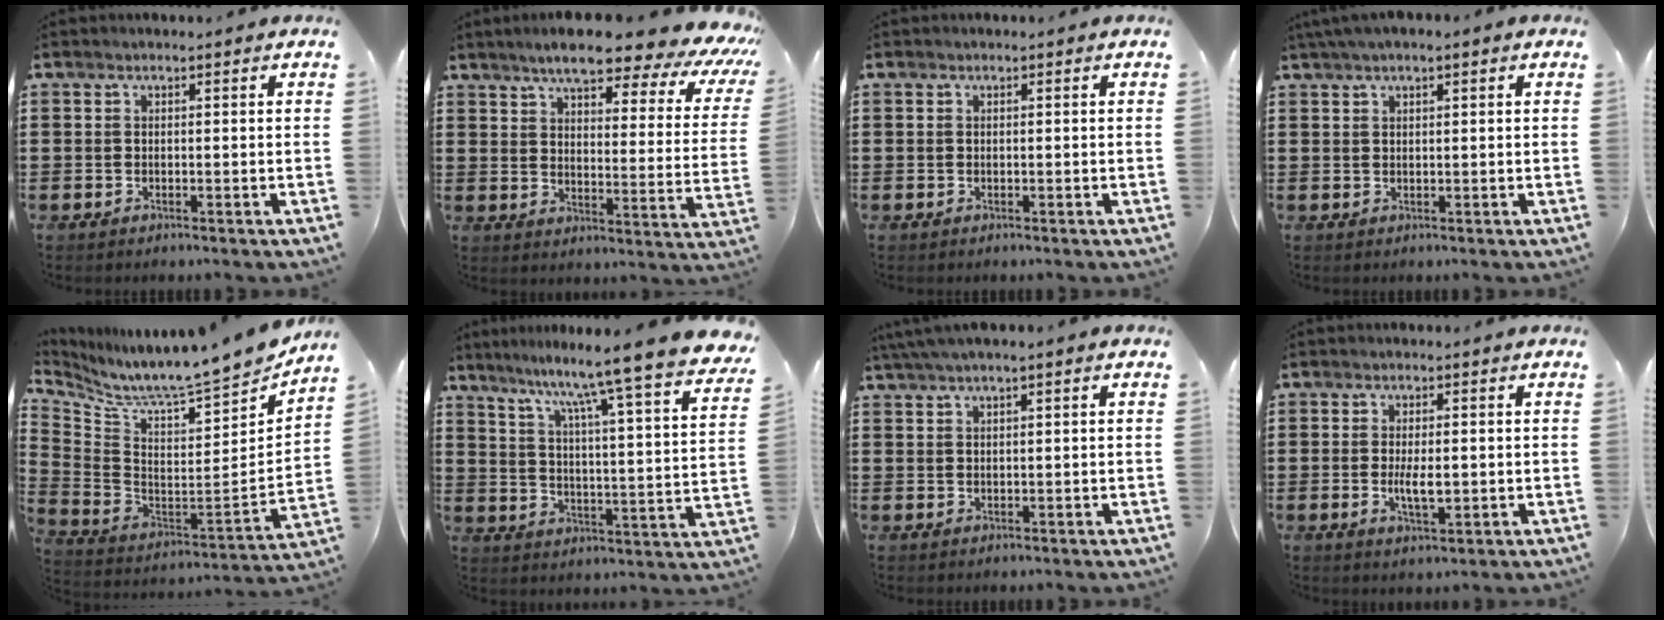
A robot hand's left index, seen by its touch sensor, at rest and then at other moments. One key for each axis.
{"total": 8.6, "fx": 6.9, "fy": 1.4, "fz": 4.8, "tx": -0.099, "ty": -0.040, "tz": 0.111}
{"total": 0.0}
{"total": 1.8, "fx": 1.2, "fy": 0.3, "fz": 1.4, "tx": -0.028, "ty": 0.003, "tz": 0.021}
{"total": 8.6, "fx": 7.9, "fy": -0.6, "fz": 3.3, "tx": -0.091, "ty": -0.085, "tz": 0.124}
{"total": 10.2, "fx": 8.8, "fy": -2.1, "fz": 4.7, "tx": -0.109, "ty": -0.079, "tz": 0.134}
{"total": 2.1, "fx": 1.5, "fy": 0.0, "fz": 1.6, "tx": -0.032, "ty": 0.002, "tz": 0.027}
{"total": 4.0, "fx": -0.1, "fy": 1.3, "fz": 3.8, "tx": -0.068, "ty": -0.001, "tz": -0.001}